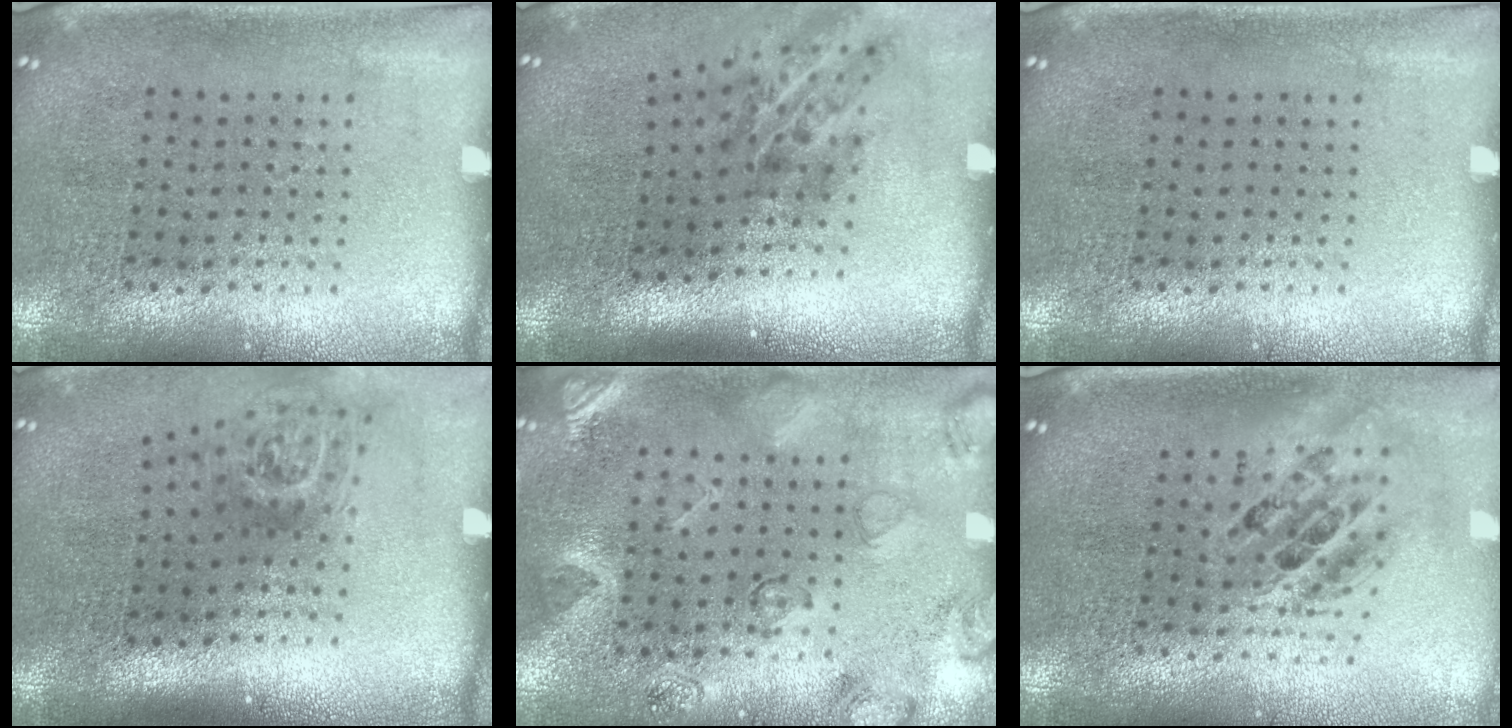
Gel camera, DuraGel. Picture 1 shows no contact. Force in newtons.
{"total": 1.9, "press": 1.2, "slide": 1.5}
{"total": 0.0}
{"total": 1.8, "press": 1.2, "slide": 1.4}
{"total": 2.5, "press": 1.9, "slide": 1.6}
{"total": 1.8, "press": 1.5, "slide": 1.1}